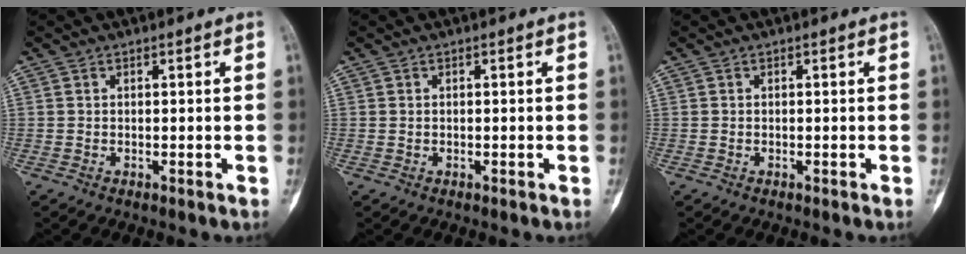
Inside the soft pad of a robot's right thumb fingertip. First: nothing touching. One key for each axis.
{"total": 0.0}
{"total": 0.0}